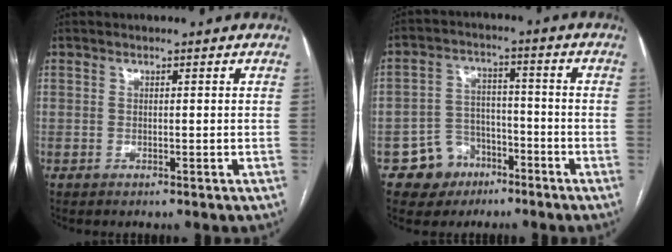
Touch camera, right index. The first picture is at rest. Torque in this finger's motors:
{"motor_torque": [0.21, -0.37, -0.20, -0.12]}